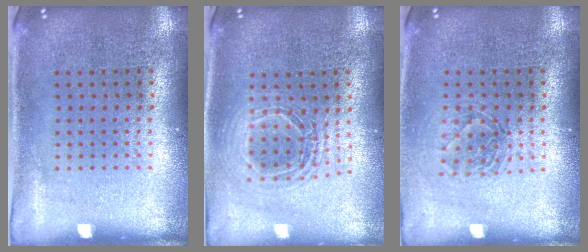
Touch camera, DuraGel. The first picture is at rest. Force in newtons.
{"total": 1.5, "press": 1.3, "slide": 0.7}
{"total": 1.4, "press": 1.2, "slide": 0.7}